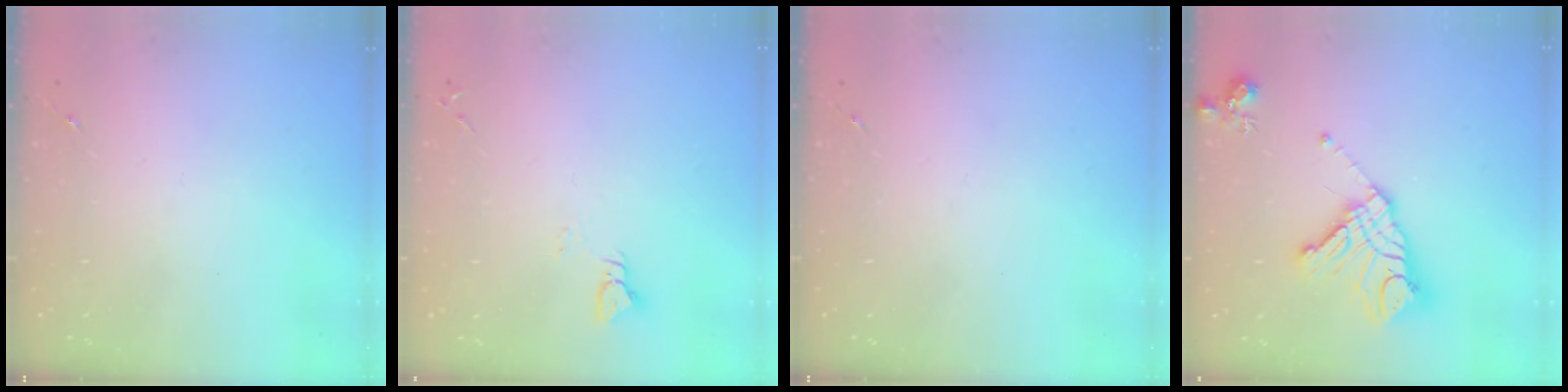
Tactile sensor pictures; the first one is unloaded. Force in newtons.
{"total": 3.0, "press": 3.0, "slide": 0.3}
{"total": 0.0}
{"total": 18.0, "press": 17.9, "slide": 1.9}